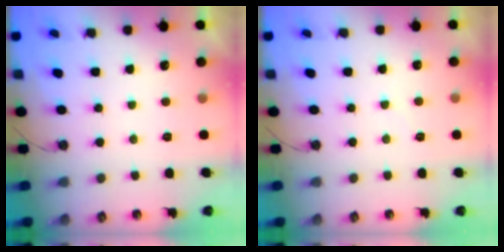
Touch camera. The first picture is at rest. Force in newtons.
{"total": 3.4, "press": 3.3, "slide": 0.5}